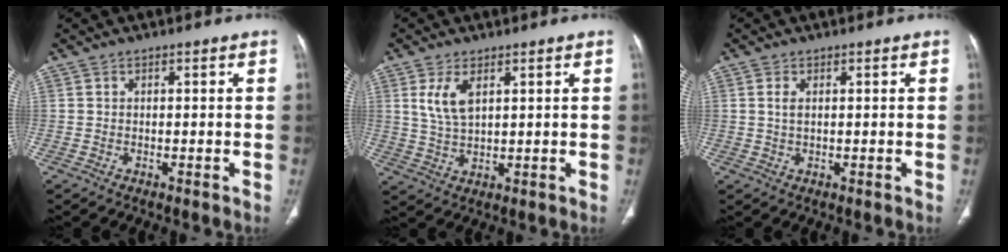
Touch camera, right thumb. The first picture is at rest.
{"total": 5.9, "force": [2.4, 2.8, 4.6], "torque": [-0.095, -0.010, 0.058]}
{"total": 1.8, "force": [0.5, 0.9, 1.5], "torque": [-0.035, 0.002, 0.015]}